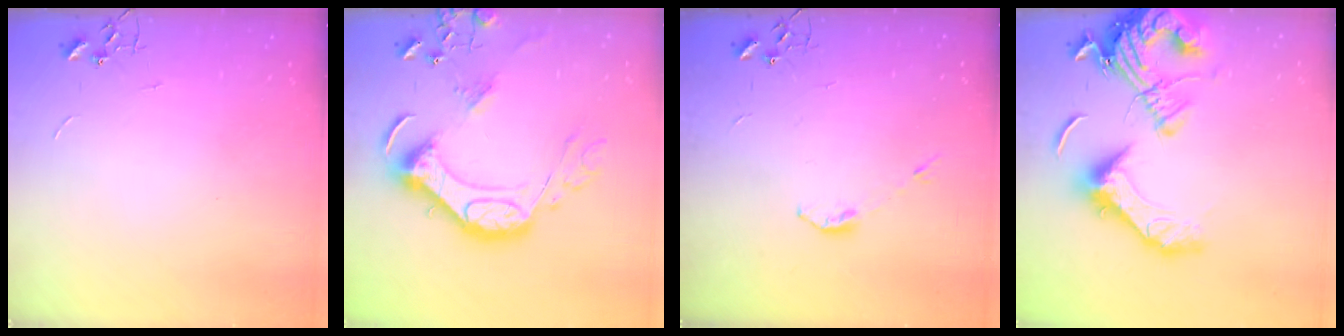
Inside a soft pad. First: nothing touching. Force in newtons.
{"total": 20.4, "press": 20.4, "slide": 1.2}
{"total": 3.3, "press": 3.3, "slide": 0.6}
{"total": 22.4, "press": 22.2, "slide": 3.4}